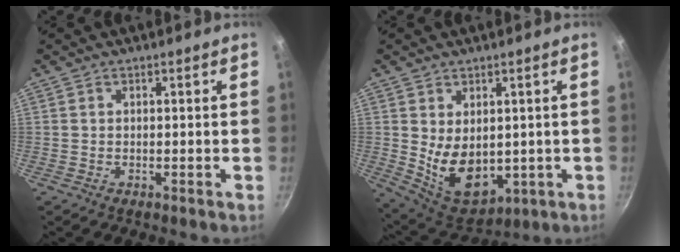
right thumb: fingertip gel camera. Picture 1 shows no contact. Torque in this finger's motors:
{"motor_torque": [-0.57, 0.72, 0.00, 0.43, 0.31]}